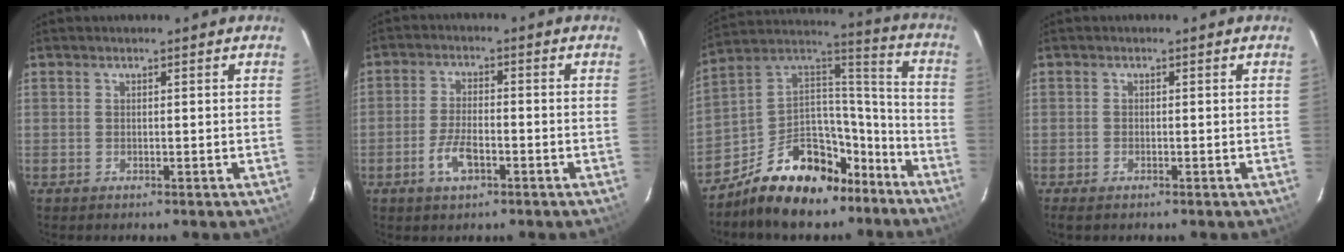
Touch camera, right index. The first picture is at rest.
{"total": 5.6, "force": [-2.7, 2.4, 4.3], "torque": [-0.095, 0.000, -0.049]}
{"total": 20.7, "force": [-13.8, 11.0, 10.8], "torque": [-0.205, 0.059, -0.206]}
{"total": 1.4, "force": [-1.0, 0.5, 0.8], "torque": [-0.018, -0.004, -0.020]}